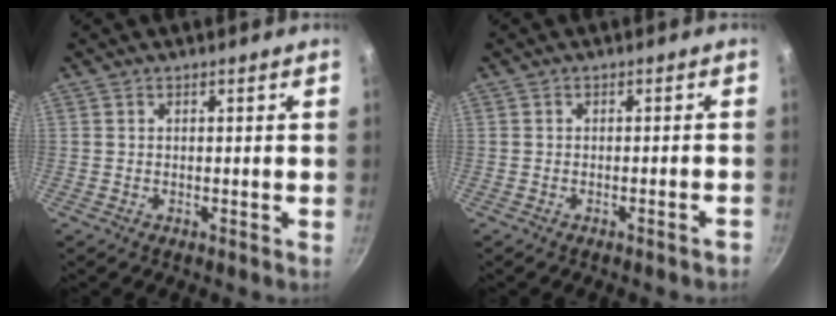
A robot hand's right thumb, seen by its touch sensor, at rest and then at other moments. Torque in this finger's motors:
{"motor_torque": [-0.10, -0.18, -0.08, 0.64, 0.02]}